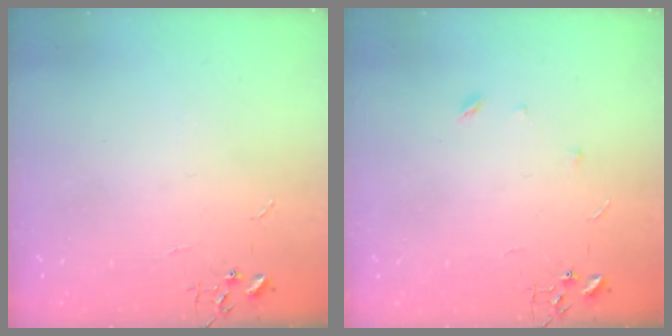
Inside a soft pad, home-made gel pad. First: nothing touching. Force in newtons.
{"total": 3.6, "press": 3.5, "slide": 0.7}